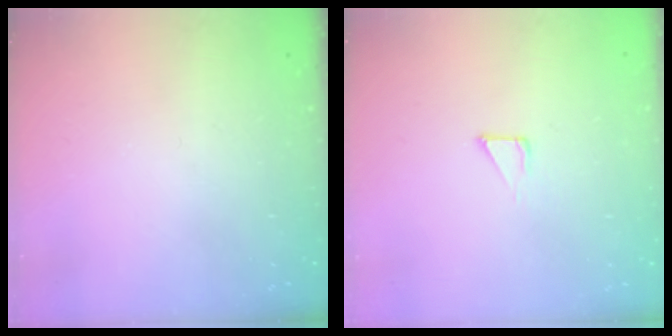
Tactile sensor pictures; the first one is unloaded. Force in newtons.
{"total": 4.8, "press": 4.8, "slide": 0.4}